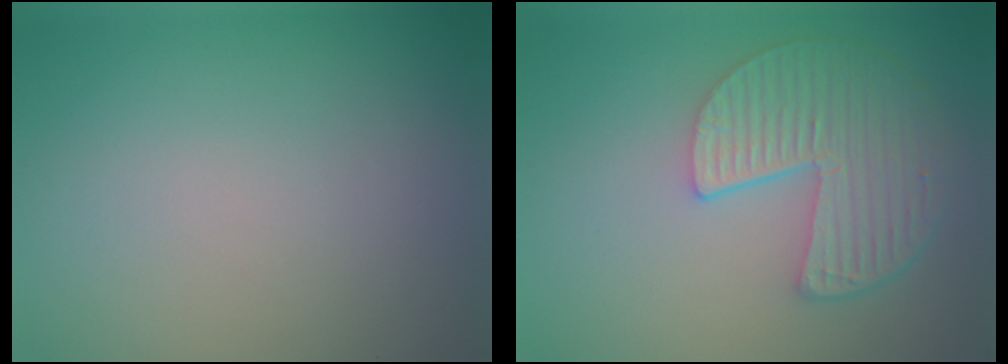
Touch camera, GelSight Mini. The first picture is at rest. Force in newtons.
{"total": 6.0, "press": 4.6, "slide": 3.8}